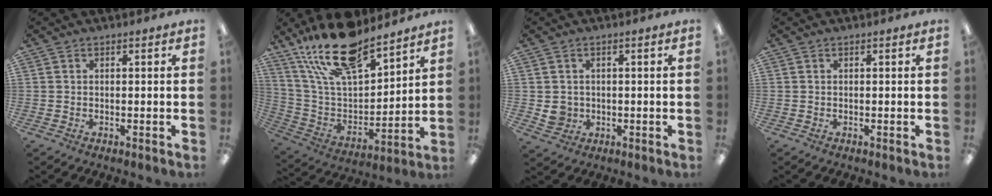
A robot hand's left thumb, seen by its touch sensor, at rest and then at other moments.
{"total": 21.7, "force": [16.9, 7.6, 11.3], "torque": [-0.216, -0.096, 0.297]}
{"total": 3.6, "force": [0.3, 3.5, 1.0], "torque": [-0.006, 0.001, 0.006]}
{"total": 0.0}